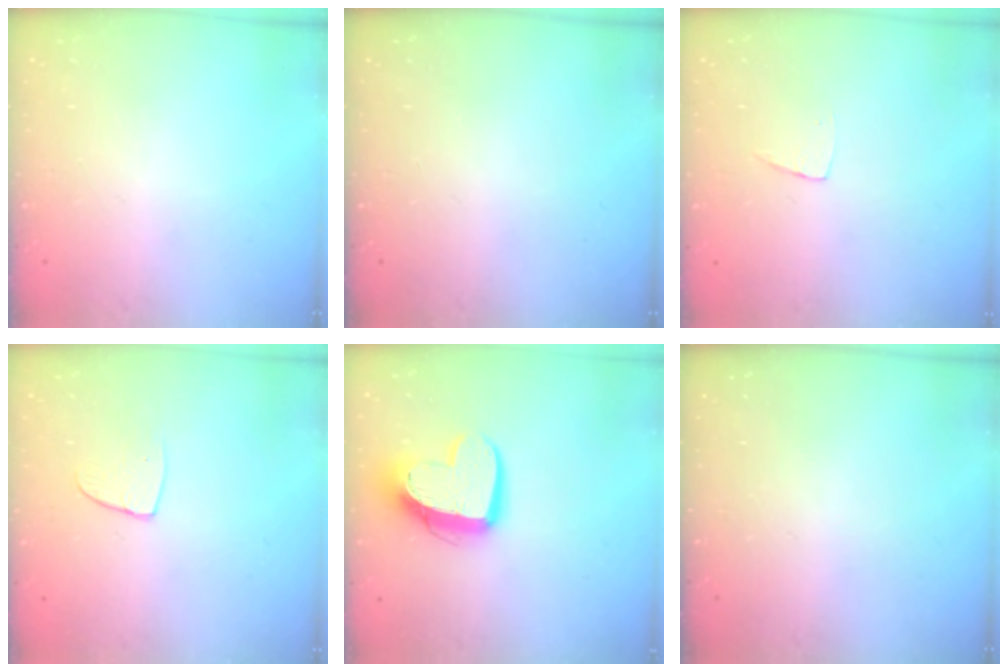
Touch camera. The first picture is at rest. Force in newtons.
{"total": 0.0}
{"total": 3.7, "press": 3.7, "slide": 0.2}
{"total": 4.3, "press": 4.3, "slide": 0.3}
{"total": 13.8, "press": 13.8, "slide": 1.2}
{"total": 0.0}